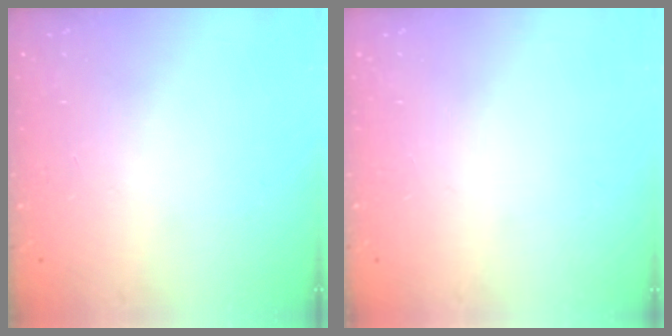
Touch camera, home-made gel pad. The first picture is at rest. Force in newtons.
{"total": 0.0}